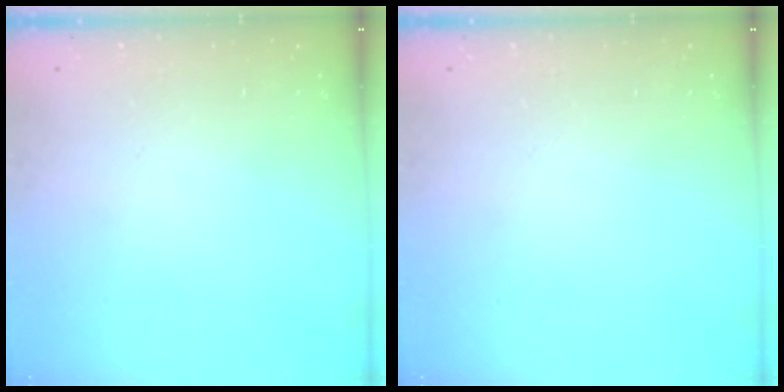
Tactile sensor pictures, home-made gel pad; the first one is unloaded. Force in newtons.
{"total": 0.0}